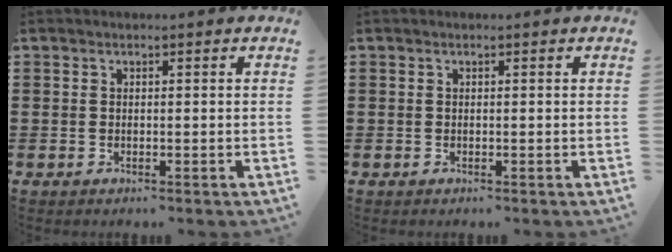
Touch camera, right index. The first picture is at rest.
{"total": 0.0}